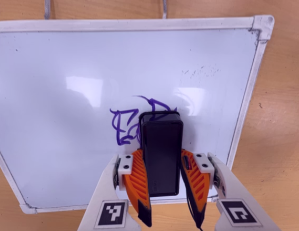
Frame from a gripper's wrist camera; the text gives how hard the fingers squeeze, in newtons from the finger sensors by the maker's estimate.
{"total": 13.5, "left": 14.3, "right": 12.6}